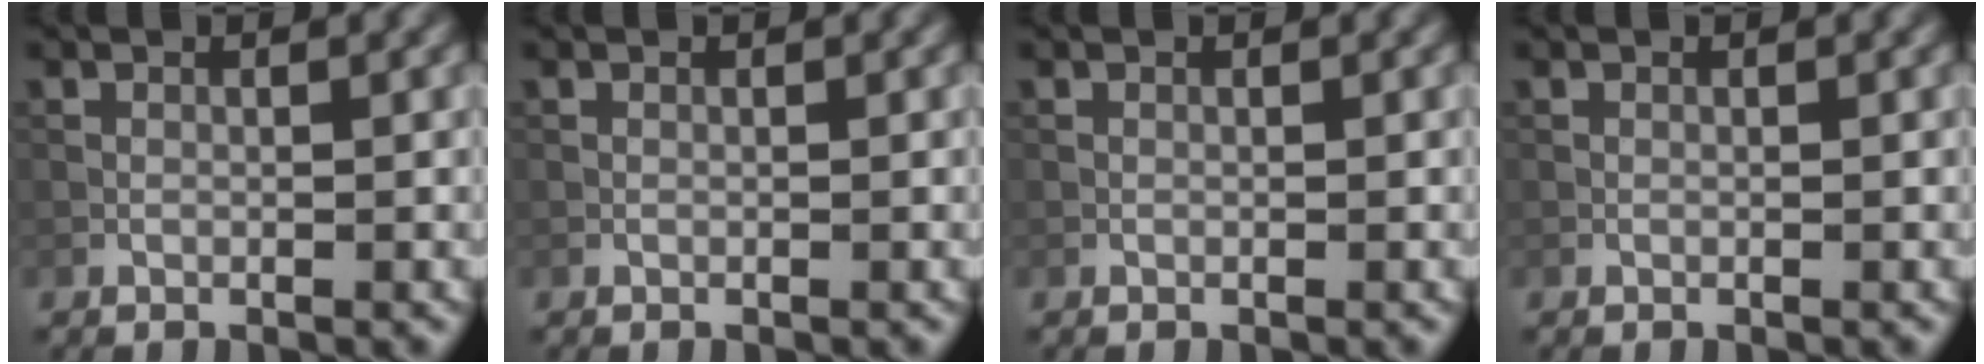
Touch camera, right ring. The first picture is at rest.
{"total": 0.0}
{"total": 0.0}
{"total": 0.0}